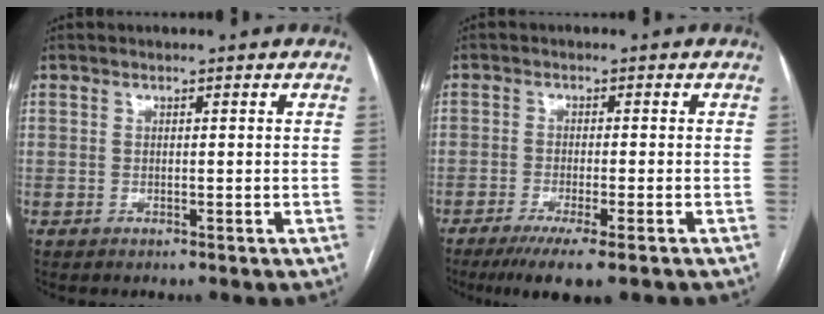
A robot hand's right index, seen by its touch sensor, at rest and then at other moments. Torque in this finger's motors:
{"motor_torque": [0.70, -0.45, 0.20, 0.08]}